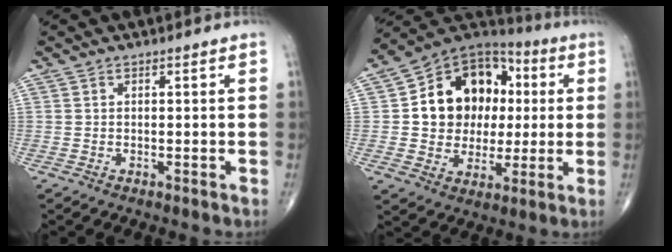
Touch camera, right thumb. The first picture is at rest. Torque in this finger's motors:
{"motor_torque": [1.81, 2.08, 0.15, -0.02, 0.13]}